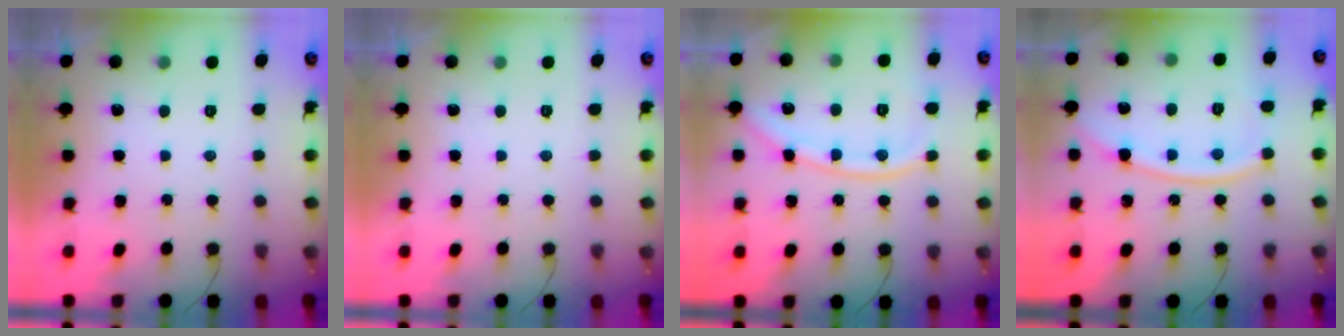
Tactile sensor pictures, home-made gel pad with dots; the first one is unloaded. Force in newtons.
{"total": 0.0}
{"total": 11.8, "press": 11.7, "slide": 1.5}
{"total": 10.1, "press": 10.1, "slide": 0.9}